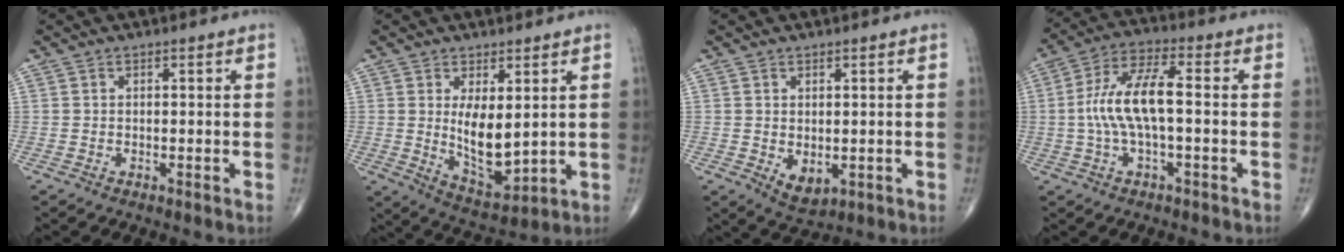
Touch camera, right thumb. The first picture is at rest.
{"total": 9.5, "force": [1.4, 4.3, 8.4], "torque": [-0.120, -0.031, 0.042]}
{"total": 4.2, "force": [-0.5, 2.6, 3.3], "torque": [-0.044, -0.007, 0.008]}
{"total": 11.0, "force": [-0.6, 3.7, 10.3], "torque": [-0.219, 0.033, -0.015]}